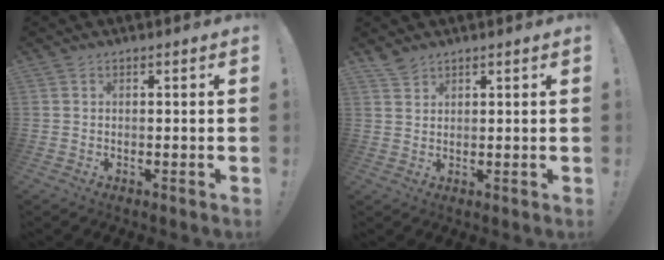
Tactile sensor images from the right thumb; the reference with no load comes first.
{"total": 3.1, "force": [2.8, 1.1, 0.9], "torque": [-0.007, -0.021, 0.051]}